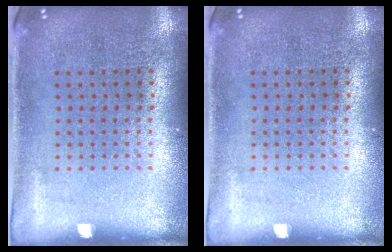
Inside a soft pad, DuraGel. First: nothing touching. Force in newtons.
{"total": 0.0}